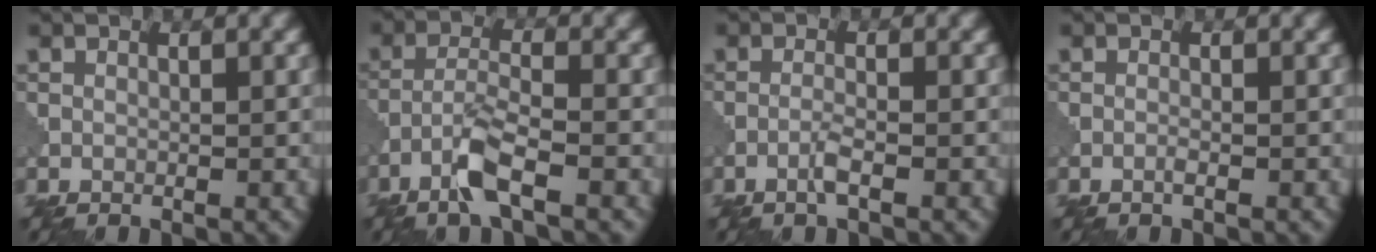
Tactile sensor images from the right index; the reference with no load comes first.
{"total": 4.0, "force": [-2.5, 0.6, 3.1], "torque": [-0.067, 0.005, -0.058]}
{"total": 1.5, "force": [-0.8, 0.1, 1.3], "torque": [-0.027, 0.004, -0.020]}
{"total": 0.6, "force": [-0.3, 0.0, 0.5], "torque": [-0.012, 0.000, -0.009]}